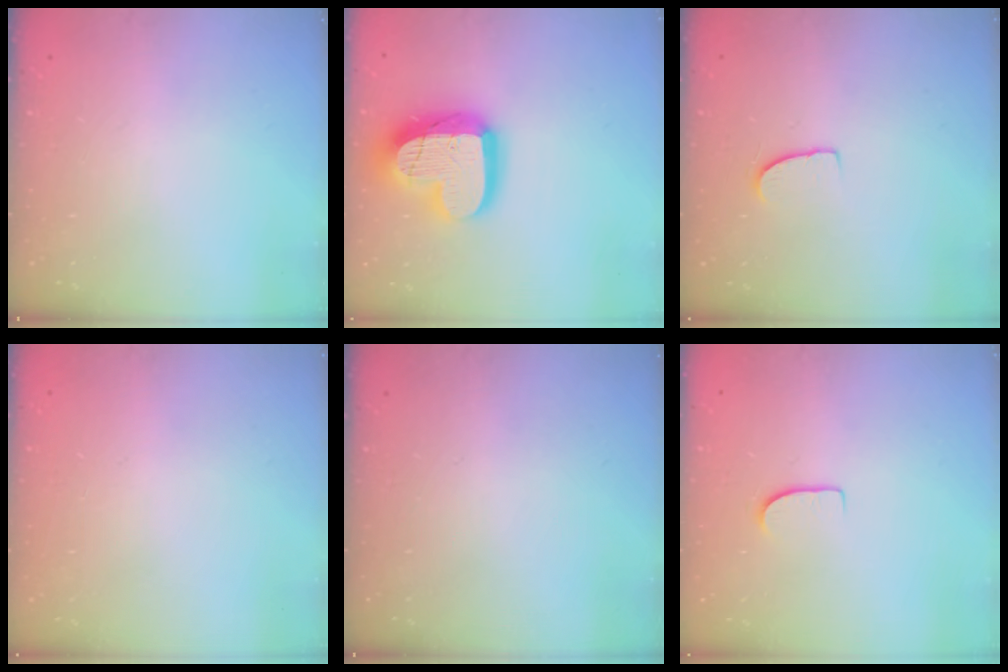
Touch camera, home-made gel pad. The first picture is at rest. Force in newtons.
{"total": 19.8, "press": 19.8, "slide": 1.5}
{"total": 5.7, "press": 5.6, "slide": 0.5}
{"total": 0.0}
{"total": 0.0}
{"total": 6.1, "press": 6.1, "slide": 0.5}